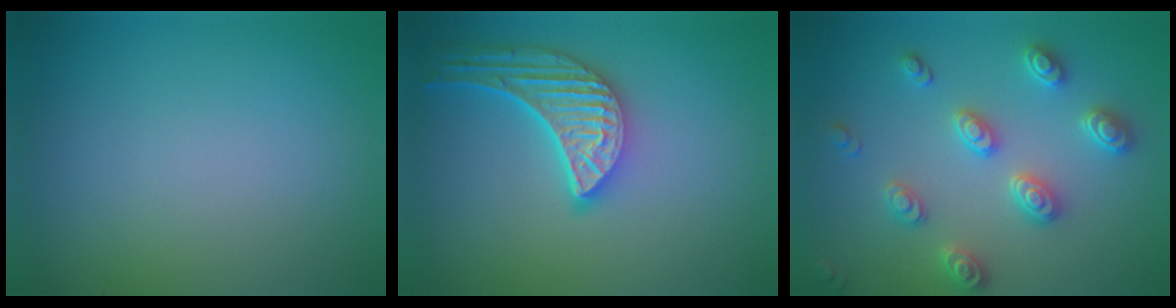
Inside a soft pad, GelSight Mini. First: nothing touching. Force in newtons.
{"total": 5.5, "press": 4.4, "slide": 3.4}
{"total": 3.5, "press": 3.5, "slide": 0.5}